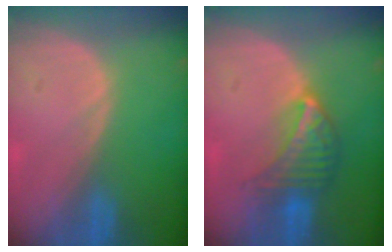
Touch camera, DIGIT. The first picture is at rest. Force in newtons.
{"total": 7.1, "press": 6.3, "slide": 3.1}